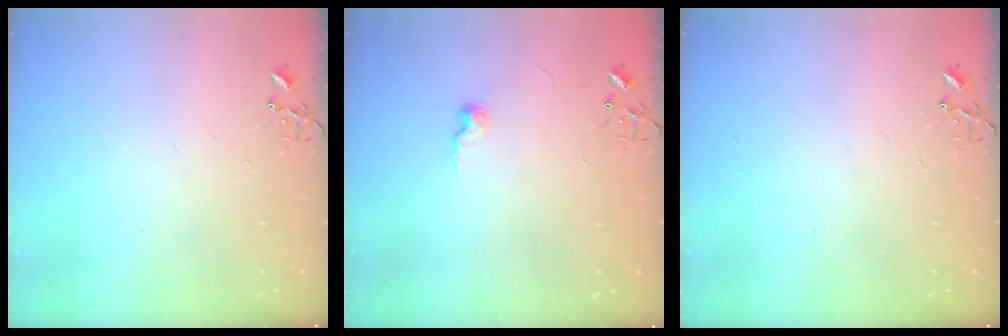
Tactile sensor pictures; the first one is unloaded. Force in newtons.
{"total": 7.0, "press": 7.0, "slide": 0.6}
{"total": 0.0}